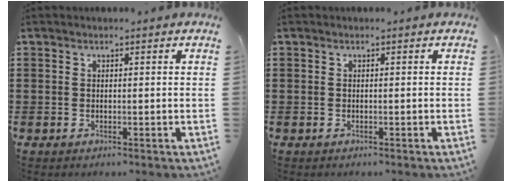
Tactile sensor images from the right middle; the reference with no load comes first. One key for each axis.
{"total": 0.0}